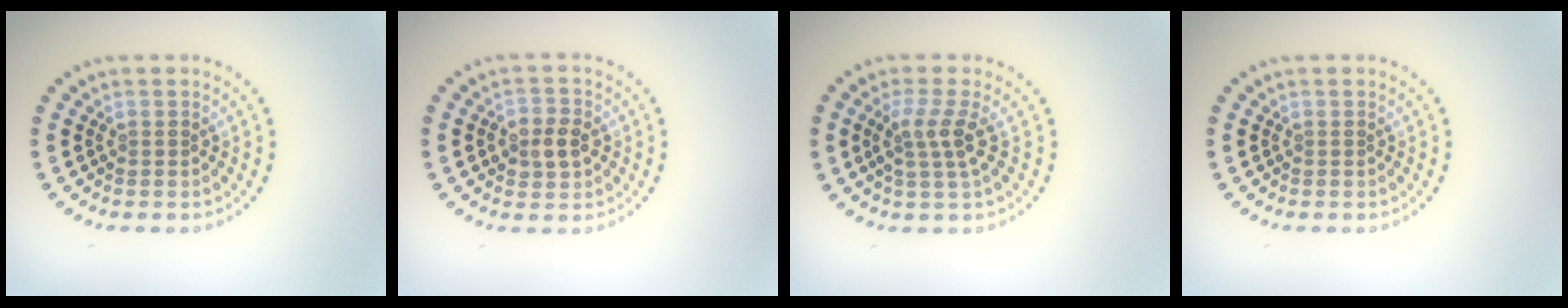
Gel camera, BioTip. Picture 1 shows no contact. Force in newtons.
{"total": 2.8, "press": 2.8, "slide": 0.3}
{"total": 2.8, "press": 2.1, "slide": 1.9}
{"total": 0.0}